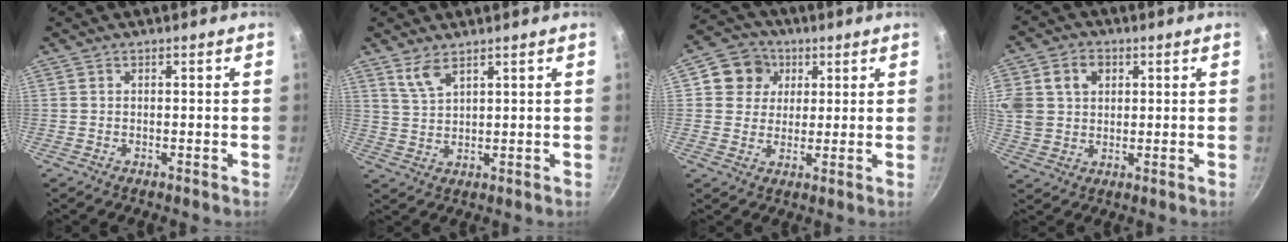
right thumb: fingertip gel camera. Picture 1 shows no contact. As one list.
[{"total": 4.3, "force": [3.0, 1.5, 2.7], "torque": [-0.052, -0.018, 0.067]}, {"total": 8.2, "force": [2.7, 7.3, 2.4], "torque": [-0.004, 0.006, 0.035]}, {"total": 14.2, "force": [3.9, 11.6, 7.3], "torque": [-0.164, 0.018, 0.072]}]